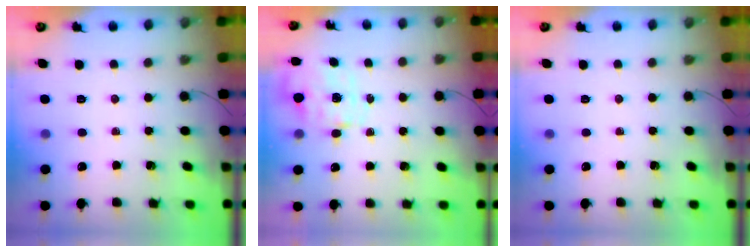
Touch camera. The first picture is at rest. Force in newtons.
{"total": 2.7, "press": 2.6, "slide": 0.9}
{"total": 0.0}